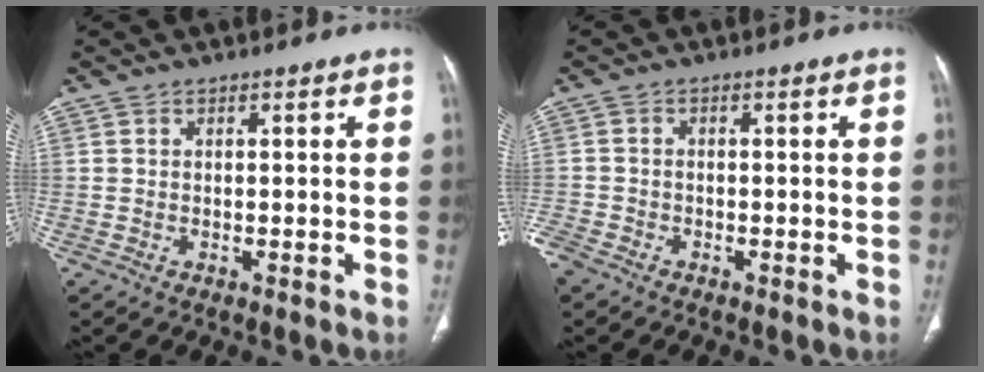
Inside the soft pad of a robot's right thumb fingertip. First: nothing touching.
{"total": 3.9, "force": [-2.8, 2.2, 1.4], "torque": [-0.041, 0.002, -0.057]}